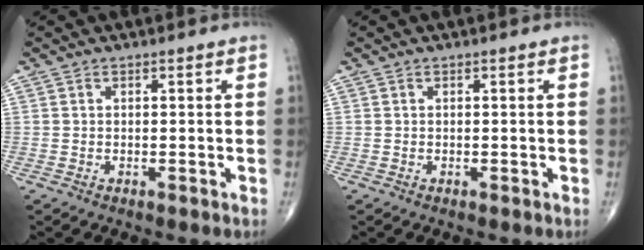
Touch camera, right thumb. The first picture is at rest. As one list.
[{"total": 0.0}]